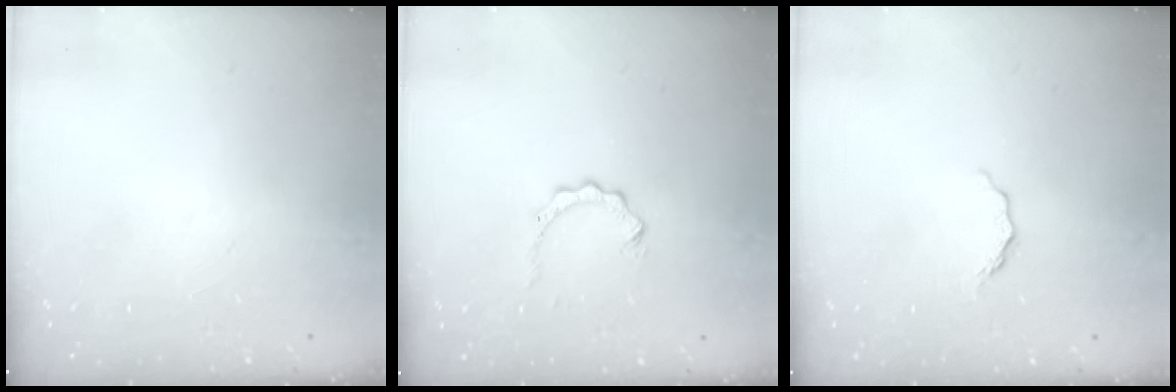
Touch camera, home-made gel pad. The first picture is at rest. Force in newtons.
{"total": 2.7, "press": 2.7, "slide": 0.3}
{"total": 4.4, "press": 4.4, "slide": 0.4}